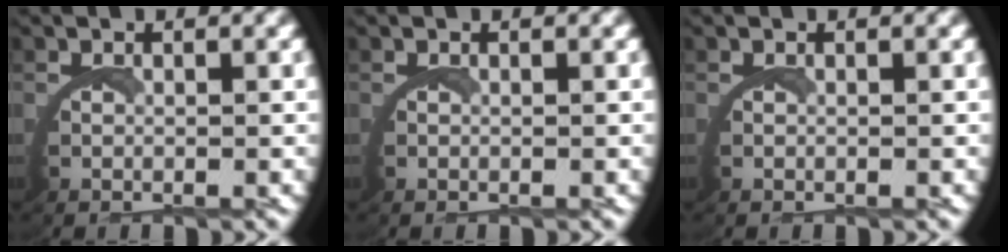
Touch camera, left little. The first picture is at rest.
{"total": 0.0}
{"total": 0.0}